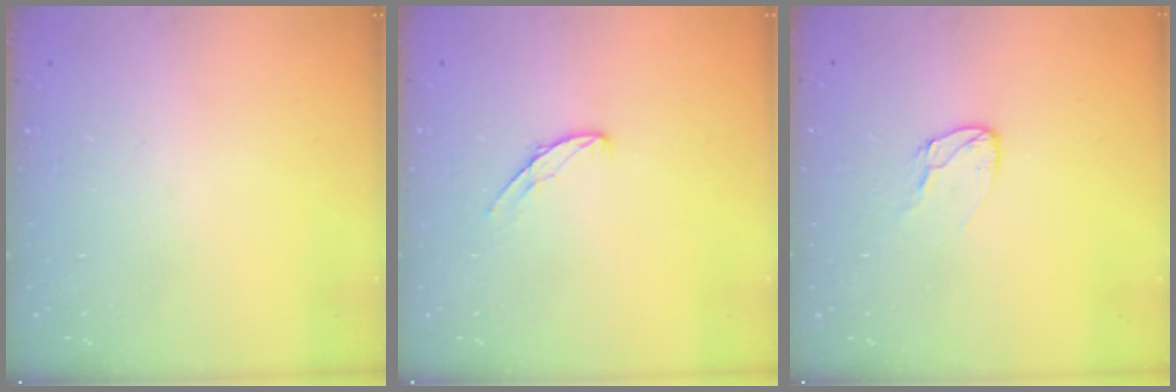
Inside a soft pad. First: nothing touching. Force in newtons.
{"total": 4.7, "press": 4.6, "slide": 0.4}
{"total": 5.6, "press": 5.6, "slide": 0.4}